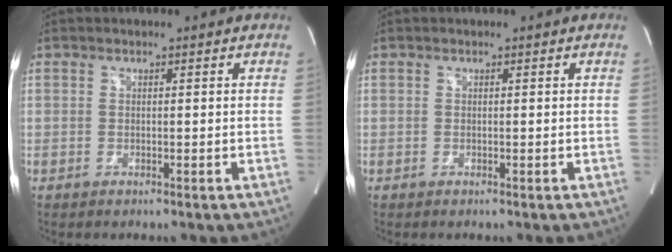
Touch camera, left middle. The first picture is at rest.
{"total": 0.0}